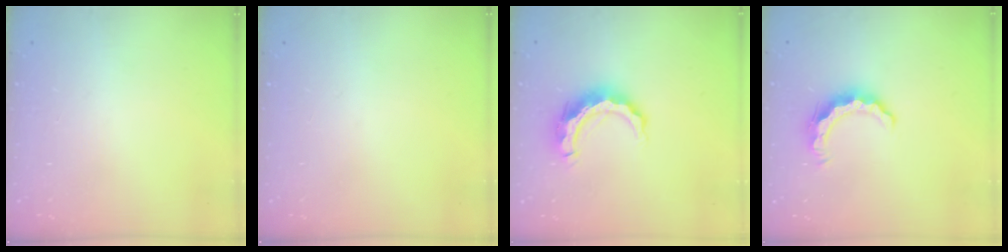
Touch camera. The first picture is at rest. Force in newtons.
{"total": 0.0}
{"total": 10.5, "press": 10.5, "slide": 0.6}
{"total": 8.3, "press": 8.3, "slide": 0.3}